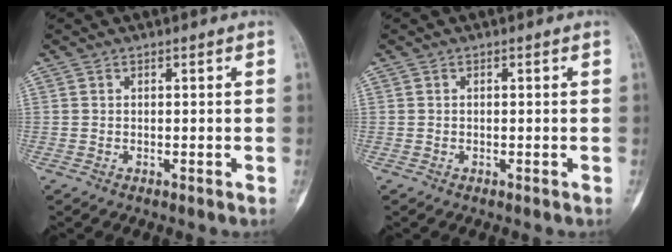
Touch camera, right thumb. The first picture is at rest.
{"total": 0.0}